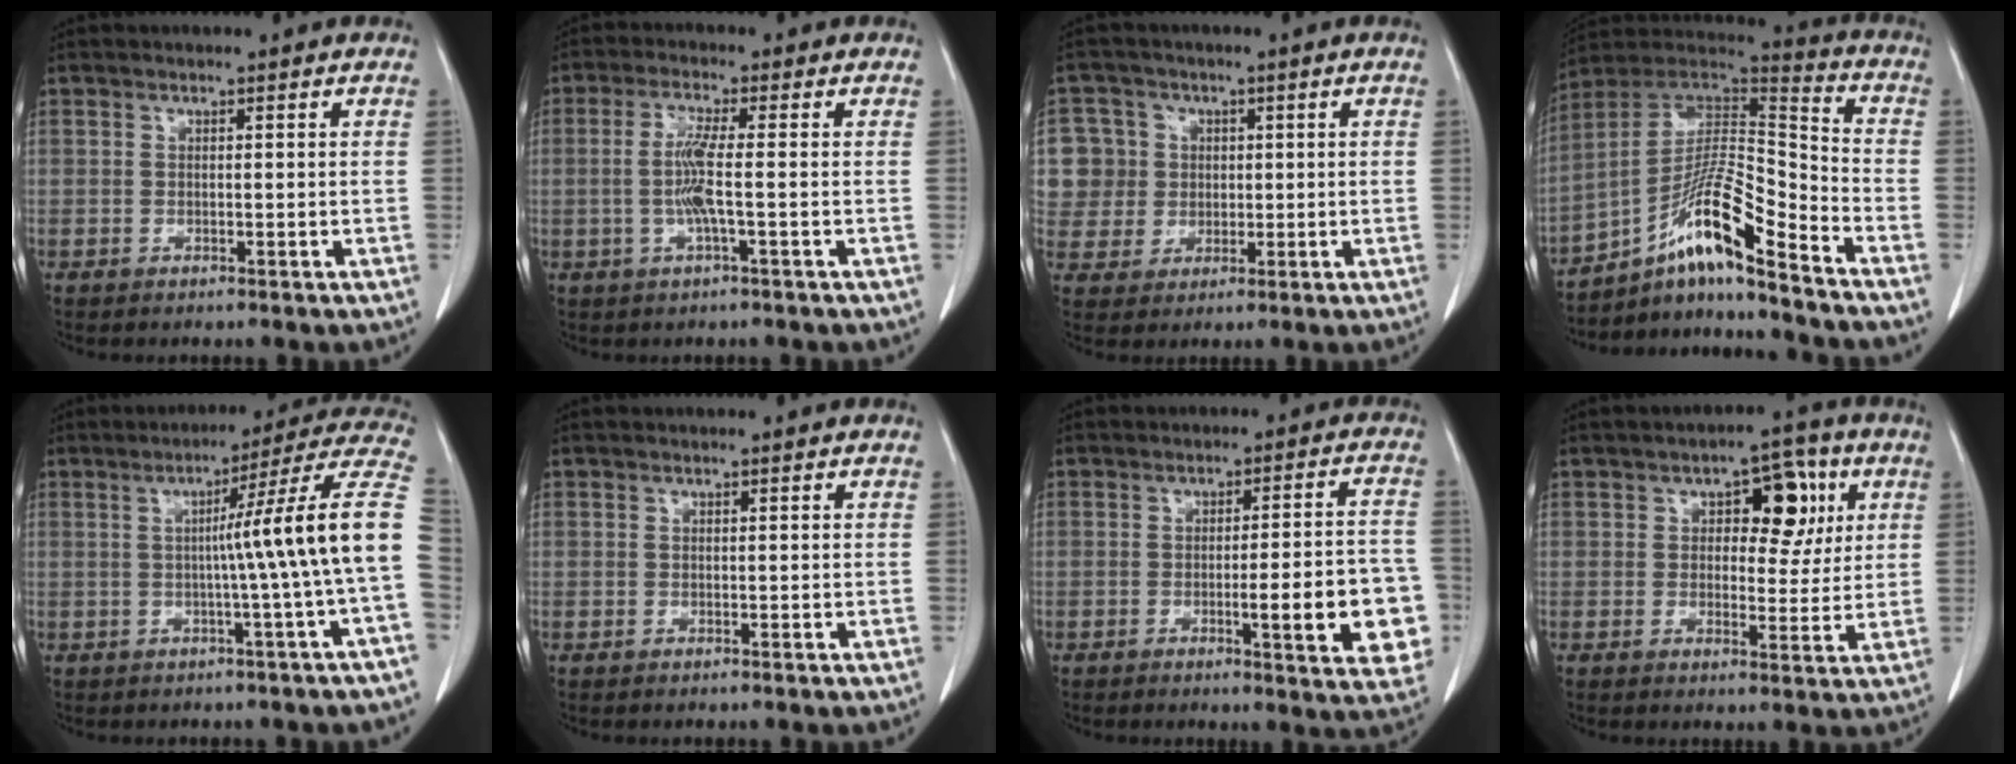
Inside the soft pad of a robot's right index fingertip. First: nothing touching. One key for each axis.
{"total": 5.1, "fx": -0.7, "fy": -0.2, "fz": 5.0, "tx": -0.109, "ty": -0.001, "tz": -0.016}
{"total": 7.5, "fx": 1.3, "fy": 7.4, "fz": 0.4, "tx": -0.011, "ty": 0.027, "tz": 0.031}
{"total": 14.7, "fx": -9.7, "fy": 0.9, "fz": 11.0, "tx": -0.195, "ty": 0.017, "tz": -0.171}
{"total": 13.4, "fx": -0.6, "fy": -2.8, "fz": 13.1, "tx": -0.157, "ty": 0.015, "tz": -0.015}
{"total": 0.0}
{"total": 12.5, "fx": -3.4, "fy": 1.9, "fz": 11.9, "tx": -0.110, "ty": 0.012, "tz": -0.038}
{"total": 7.8, "fx": 2.5, "fy": 4.0, "fz": 6.2, "tx": -0.069, "ty": 0.020, "tz": 0.034}